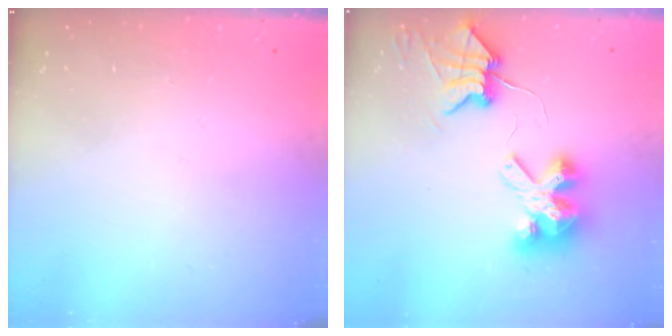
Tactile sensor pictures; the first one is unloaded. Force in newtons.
{"total": 8.9, "press": 8.9, "slide": 0.8}